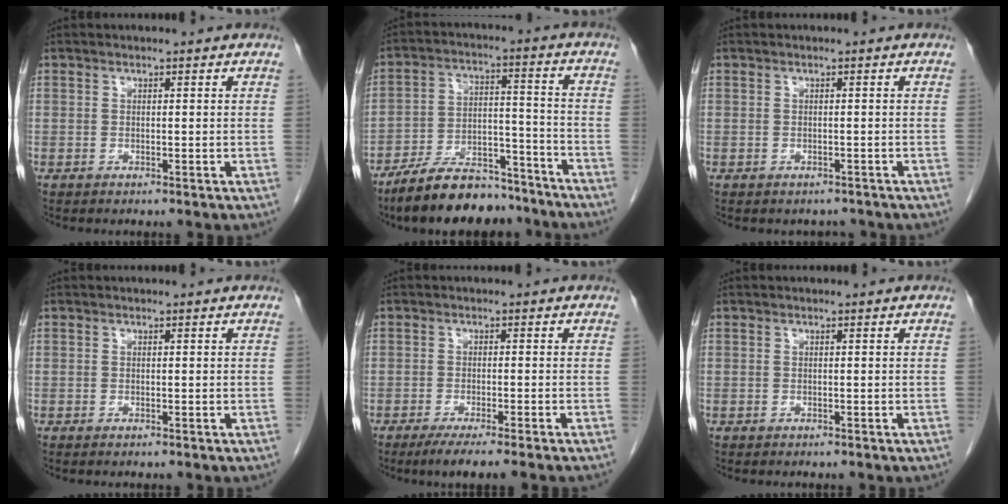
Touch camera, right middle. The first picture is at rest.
{"total": 13.9, "force": [-11.7, 4.6, 5.9], "torque": [-0.095, 0.020, -0.193]}
{"total": 1.6, "force": [-1.4, 0.9, 0.0], "torque": [-0.001, 0.001, -0.019]}
{"total": 0.0}
{"total": 6.0, "force": [-4.5, -0.6, 3.9], "torque": [-0.047, -0.013, -0.069]}
{"total": 0.0}